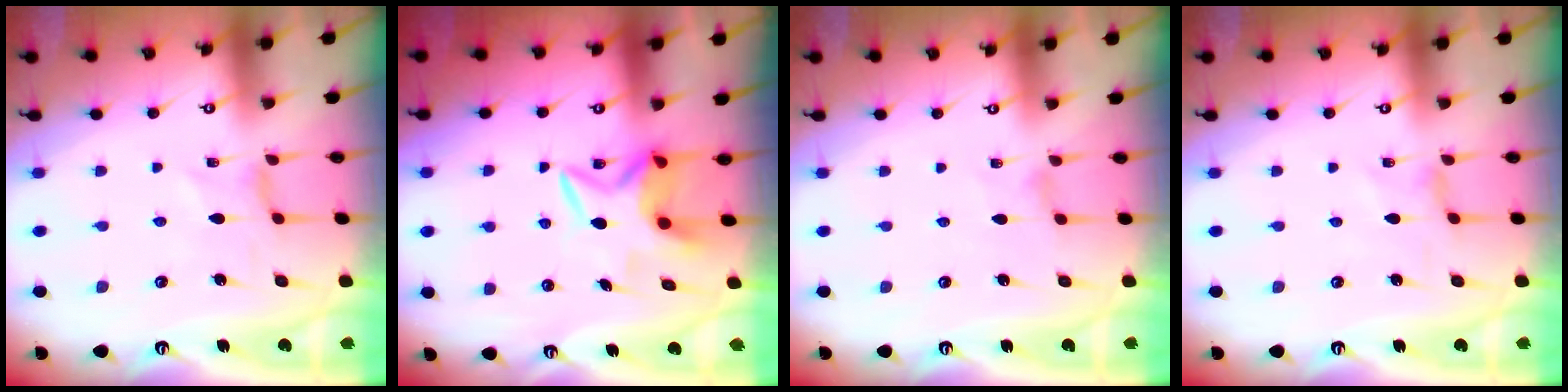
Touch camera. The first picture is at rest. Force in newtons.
{"total": 6.1, "press": 6.0, "slide": 0.7}
{"total": 1.0, "press": 1.0, "slide": 0.1}
{"total": 1.1, "press": 1.0, "slide": 0.4}